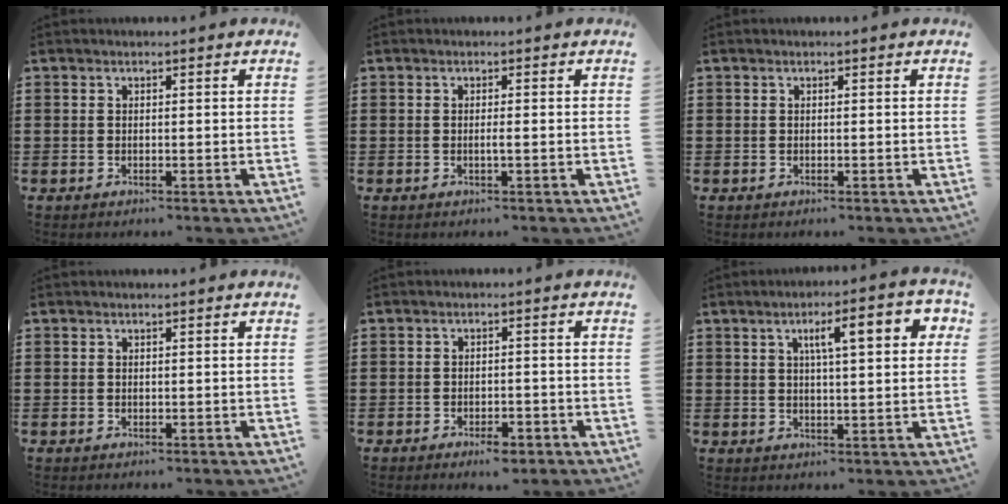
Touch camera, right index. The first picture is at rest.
{"total": 1.1, "force": [-0.3, -0.3, 1.0], "torque": [-0.018, -0.006, -0.005]}
{"total": 0.0}
{"total": 0.0}
{"total": 2.5, "force": [-2.1, 0.8, 1.1], "torque": [-0.023, 0.004, -0.042]}
{"total": 7.1, "force": [2.6, 1.7, 6.4], "torque": [-0.114, 0.004, 0.036]}